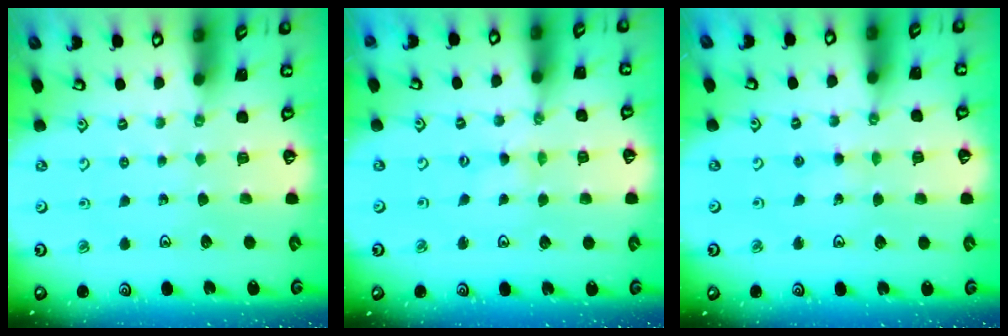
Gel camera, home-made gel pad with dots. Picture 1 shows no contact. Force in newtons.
{"total": 0.0}
{"total": 2.3, "press": 2.3, "slide": 0.3}